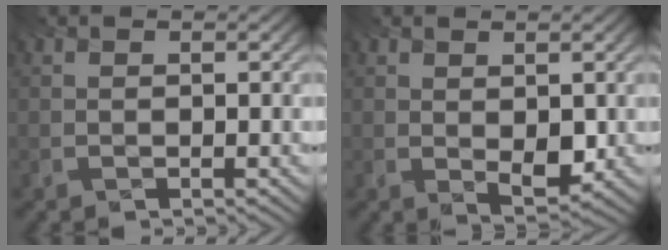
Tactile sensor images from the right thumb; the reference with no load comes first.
{"total": 3.4, "force": [0.2, 1.8, 2.8], "torque": [-0.051, -0.008, 0.003]}